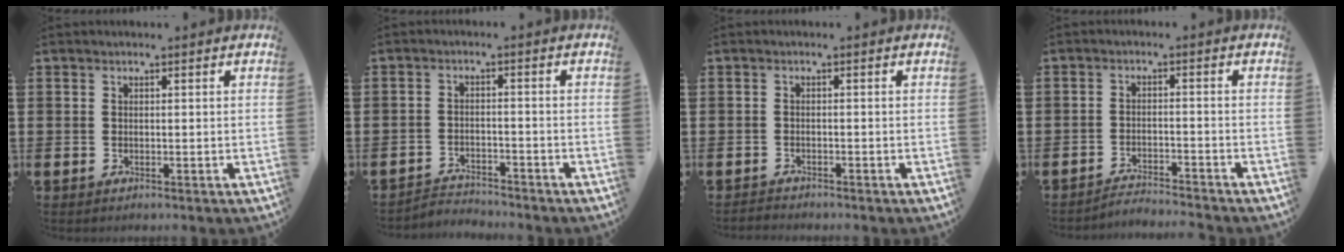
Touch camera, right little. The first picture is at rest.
{"total": 2.7, "force": [-2.7, 0.3, 0.0], "torque": [-0.006, 0.002, -0.060]}
{"total": 0.9, "force": [-0.9, 0.0, -0.1], "torque": [-0.002, 0.000, -0.018]}
{"total": 2.5, "force": [-2.5, -0.2, -0.1], "torque": [-0.003, 0.003, -0.054]}